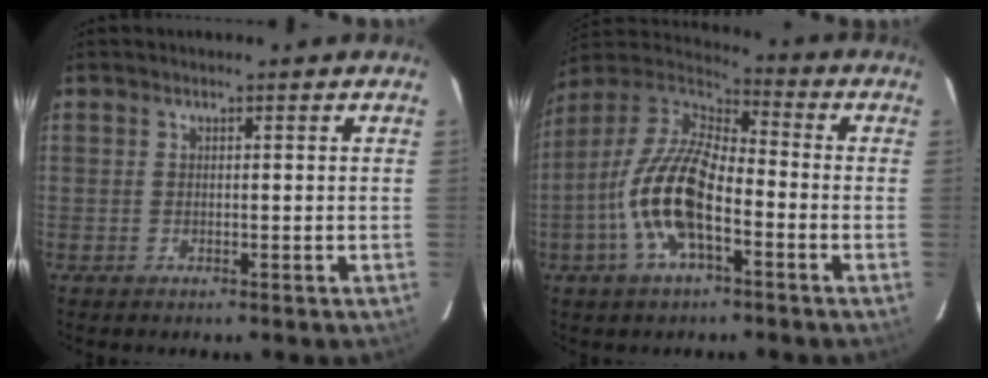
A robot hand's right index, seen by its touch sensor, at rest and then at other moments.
{"total": 15.6, "force": [-5.1, 6.3, 13.4], "torque": [-0.272, -0.001, -0.104]}